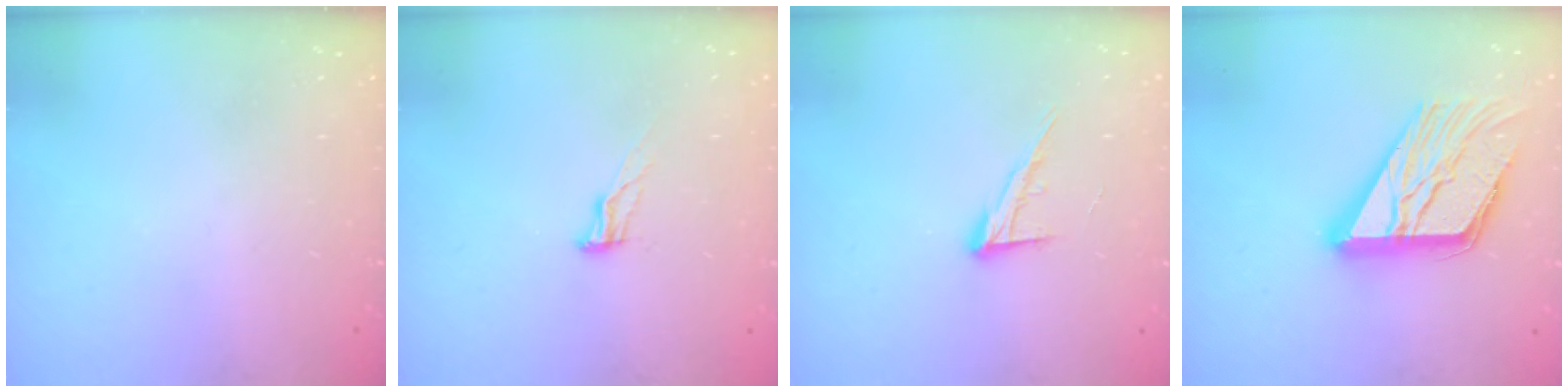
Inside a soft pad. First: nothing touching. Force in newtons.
{"total": 6.9, "press": 6.9, "slide": 0.9}
{"total": 10.6, "press": 10.5, "slide": 1.6}
{"total": 18.9, "press": 18.8, "slide": 1.9}